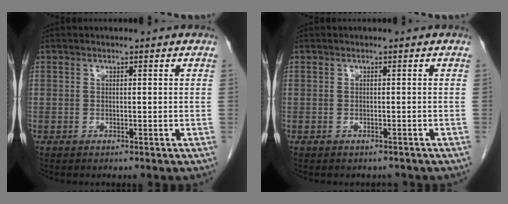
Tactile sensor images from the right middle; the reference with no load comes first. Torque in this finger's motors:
{"motor_torque": [0.01, -0.01, -0.02, 0.00]}